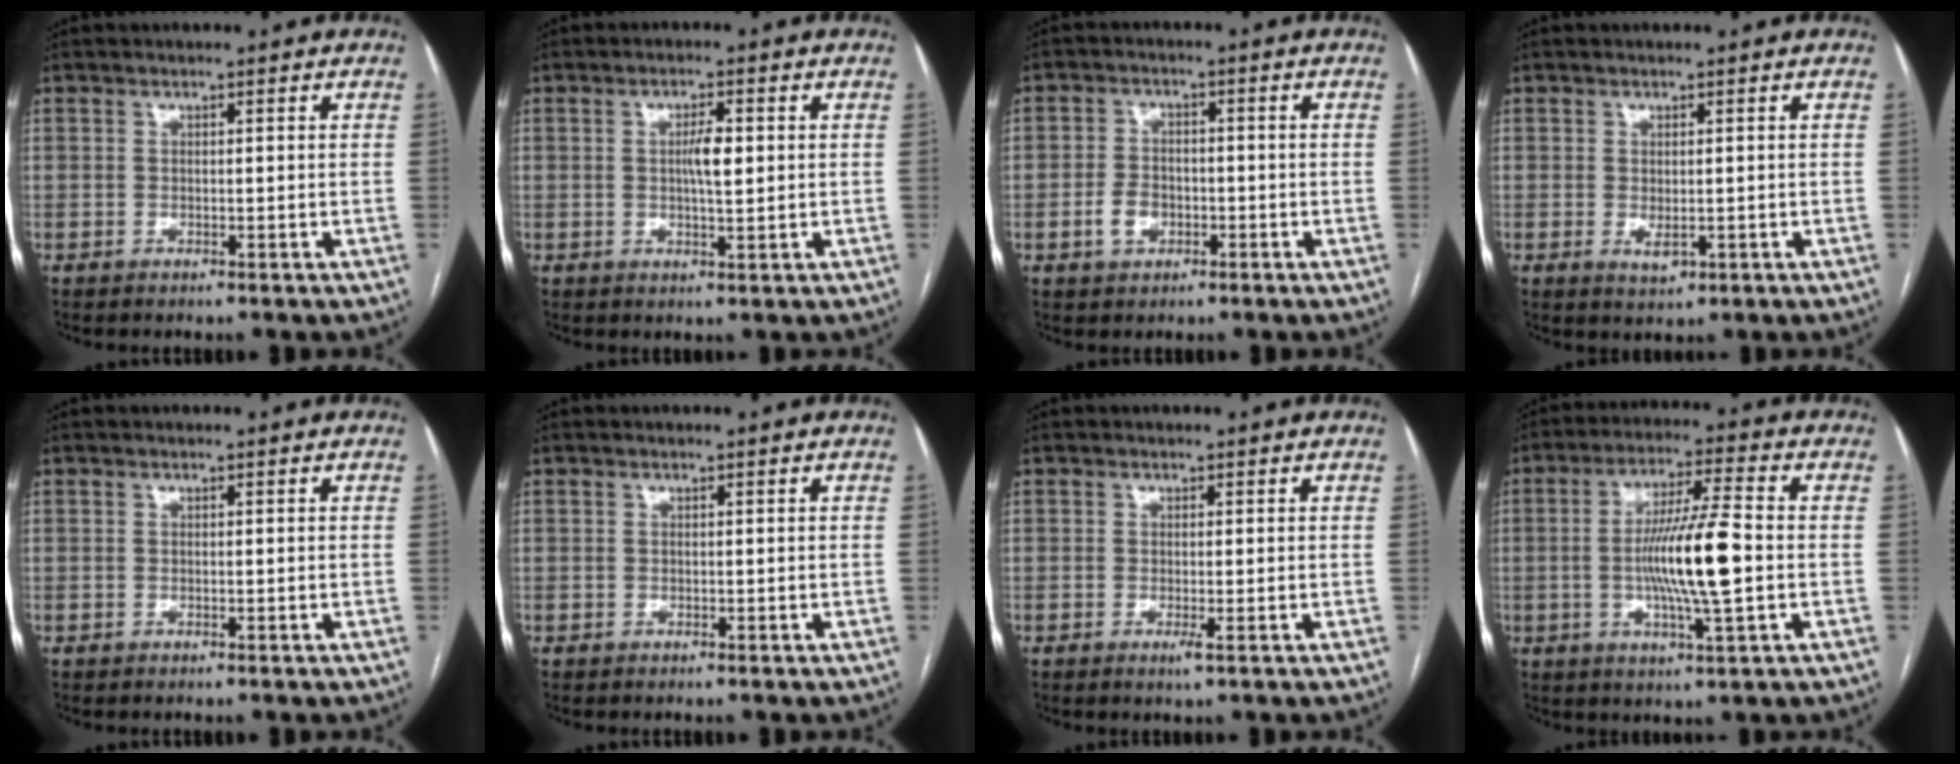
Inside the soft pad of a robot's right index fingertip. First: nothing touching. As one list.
[{"total": 3.7, "force": [0.4, 0.7, 3.6], "torque": [-0.062, 0.003, 0.005]}, {"total": 4.1, "force": [-1.6, 3.0, 2.2], "torque": [-0.045, 0.009, -0.024]}, {"total": 2.3, "force": [-0.5, 1.0, 2.0], "torque": [-0.035, -0.007, -0.001]}, {"total": 0.0}, {"total": 0.0}, {"total": 1.5, "force": [-0.5, 0.0, 1.4], "torque": [-0.021, -0.005, -0.008]}, {"total": 12.2, "force": [-1.2, 0.6, 12.1], "torque": [-0.226, -0.004, -0.025]}]